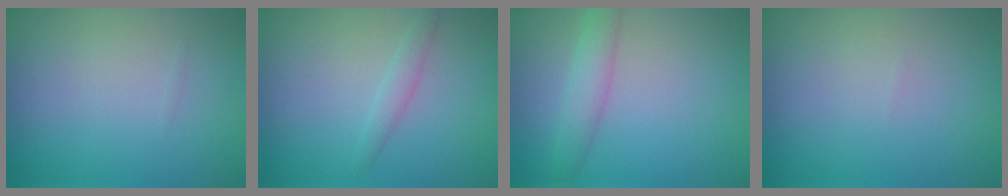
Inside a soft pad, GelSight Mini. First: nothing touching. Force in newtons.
{"total": 1.2, "press": 1.2, "slide": 0.1}
{"total": 2.8, "press": 2.8, "slide": 0.1}
{"total": 0.0}